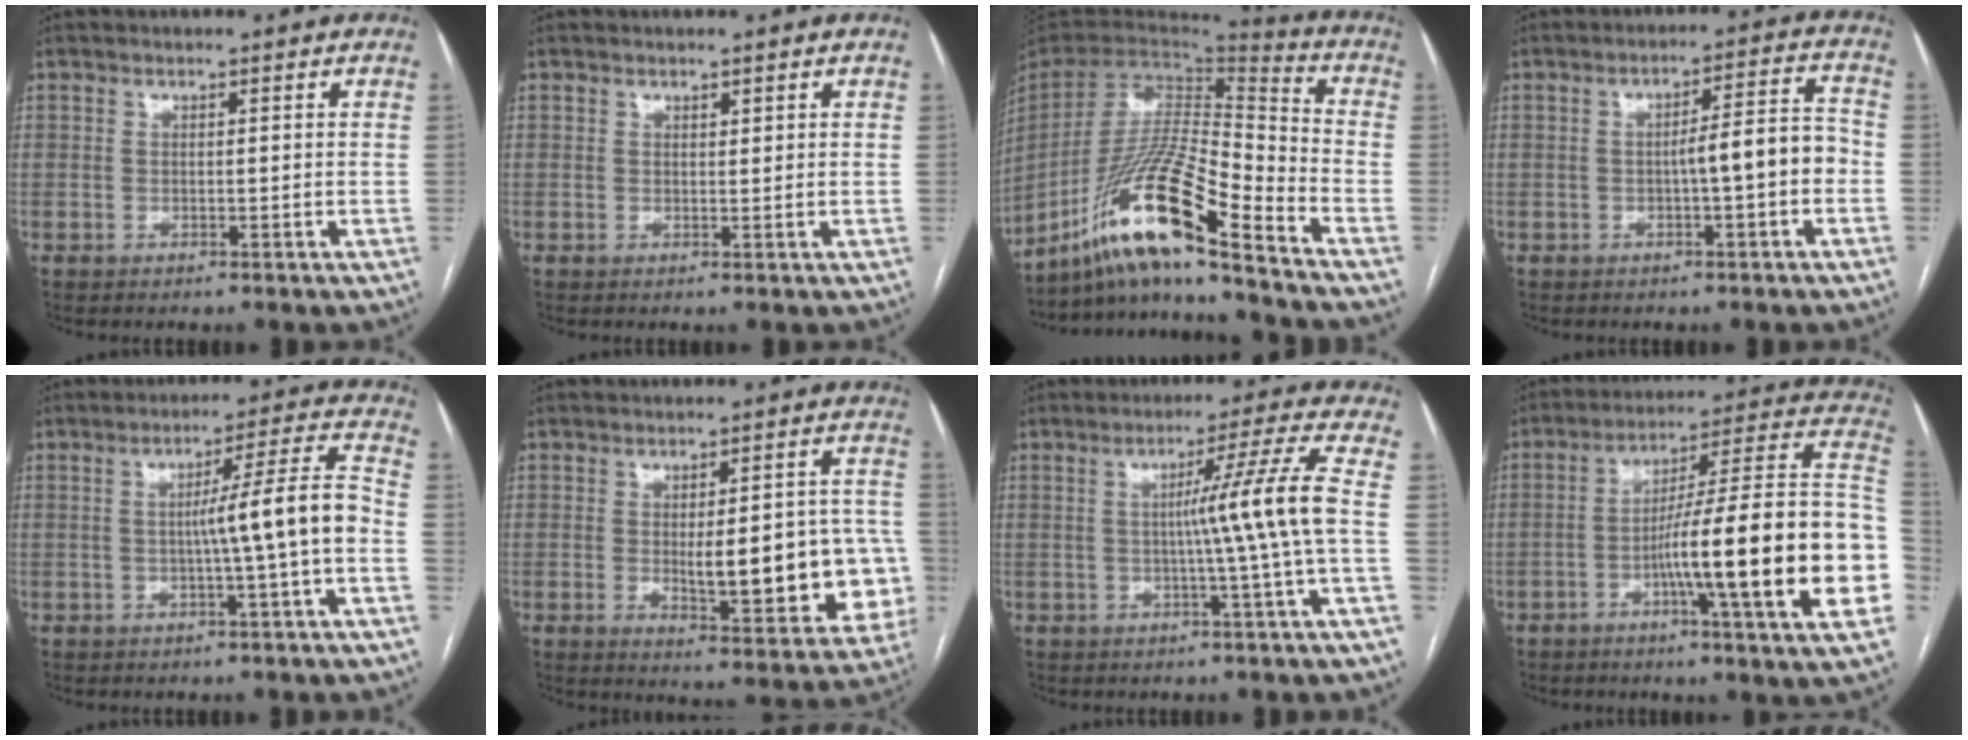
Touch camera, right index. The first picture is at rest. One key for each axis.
{"total": 0.7, "fx": 0.5, "fy": 0.3, "fz": 0.3, "tx": -0.004, "ty": -0.004, "tz": 0.007}
{"total": 19.3, "fx": -14.2, "fy": 0.3, "fz": 13.1, "tx": -0.283, "ty": -0.012, "tz": -0.268}
{"total": 6.6, "fx": -1.4, "fy": 0.7, "fz": 6.4, "tx": -0.088, "ty": 0.024, "tz": -0.021}
{"total": 8.9, "fx": -1.6, "fy": -1.2, "fz": 8.6, "tx": -0.127, "ty": 0.018, "tz": -0.022}
{"total": 15.7, "fx": -2.3, "fy": 4.4, "fz": 14.9, "tx": -0.145, "ty": 0.021, "tz": -0.013}
{"total": 8.7, "fx": -0.5, "fy": -2.7, "fz": 8.2, "tx": -0.125, "ty": 0.006, "tz": -0.002}
{"total": 24.6, "fx": -5.9, "fy": 0.0, "fz": 23.9, "tx": -0.264, "ty": 0.009, "tz": -0.097}